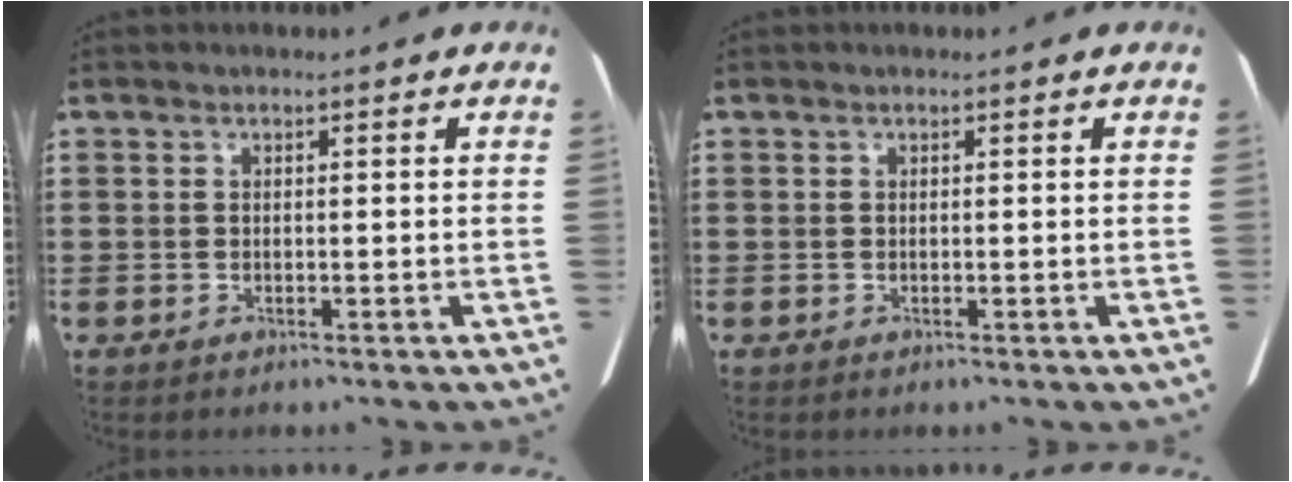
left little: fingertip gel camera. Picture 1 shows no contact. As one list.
[{"total": 0.0}]